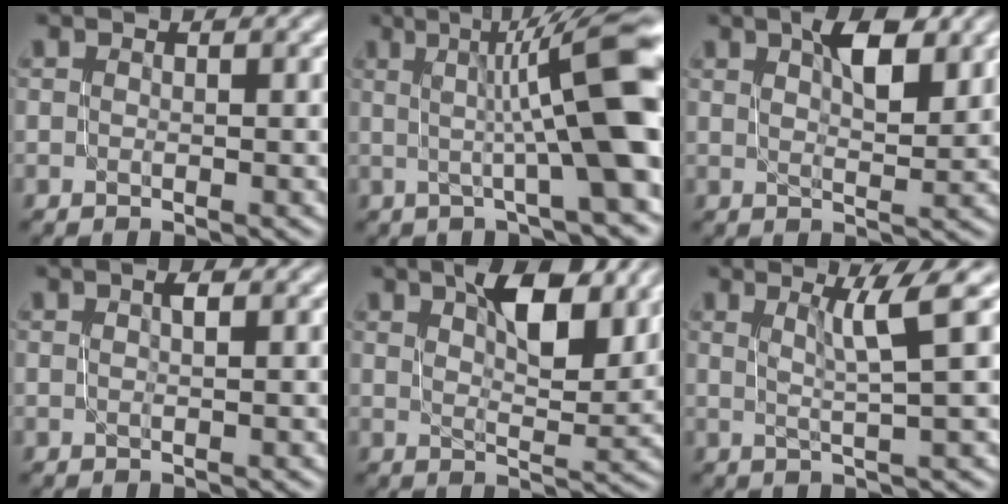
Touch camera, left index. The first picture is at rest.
{"total": 10.5, "force": [0.9, 1.9, 10.3], "torque": [-0.122, 0.016, 0.010]}
{"total": 4.5, "force": [2.2, 1.4, 3.6], "torque": [-0.050, -0.001, 0.035]}
{"total": 1.0, "force": [0.3, 0.2, 0.9], "torque": [-0.012, 0.003, 0.003]}
{"total": 6.8, "force": [3.5, 2.4, 5.4], "torque": [-0.074, 0.003, 0.056]}
{"total": 3.4, "force": [1.3, 0.0, 3.1], "torque": [-0.052, 0.000, 0.026]}